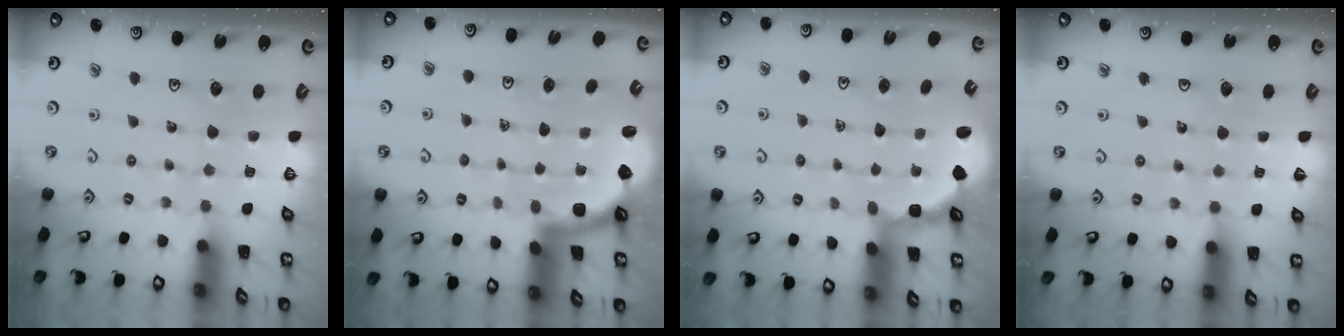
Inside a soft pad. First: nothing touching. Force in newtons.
{"total": 1.9, "press": 1.9, "slide": 0.3}
{"total": 3.0, "press": 2.0, "slide": 2.2}
{"total": 1.7, "press": 1.7, "slide": 0.1}